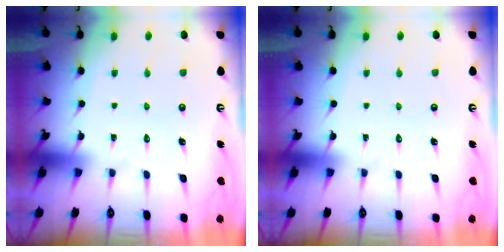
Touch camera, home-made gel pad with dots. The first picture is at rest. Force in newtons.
{"total": 0.0}